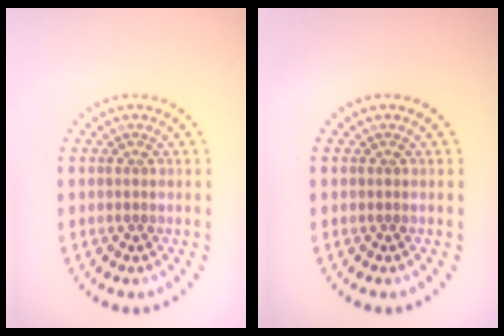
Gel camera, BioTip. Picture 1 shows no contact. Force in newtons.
{"total": 0.0}